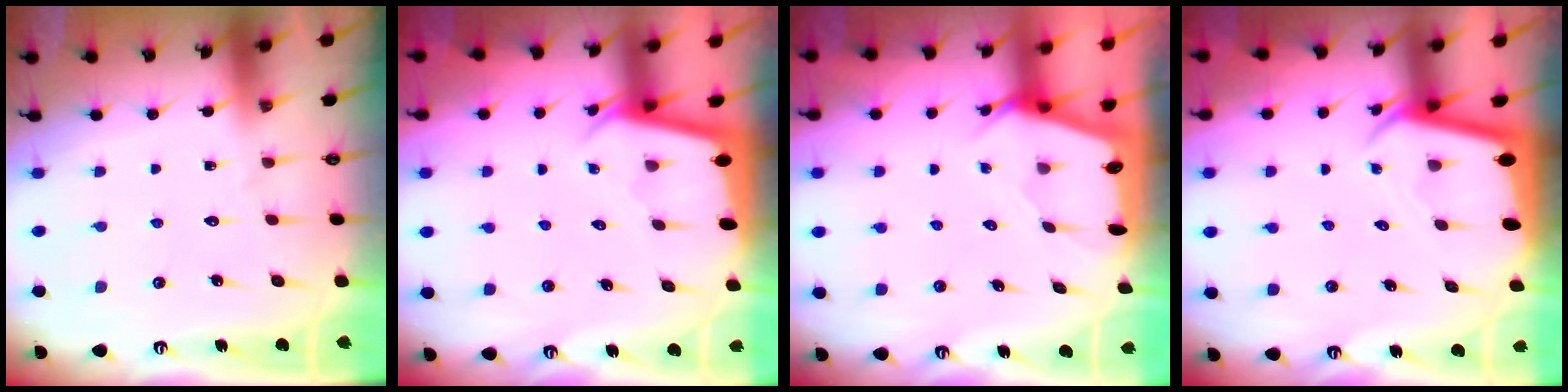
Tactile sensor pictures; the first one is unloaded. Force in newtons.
{"total": 2.3, "press": 2.3, "slide": 0.1}
{"total": 2.4, "press": 2.4, "slide": 0.3}
{"total": 2.3, "press": 2.3, "slide": 0.2}